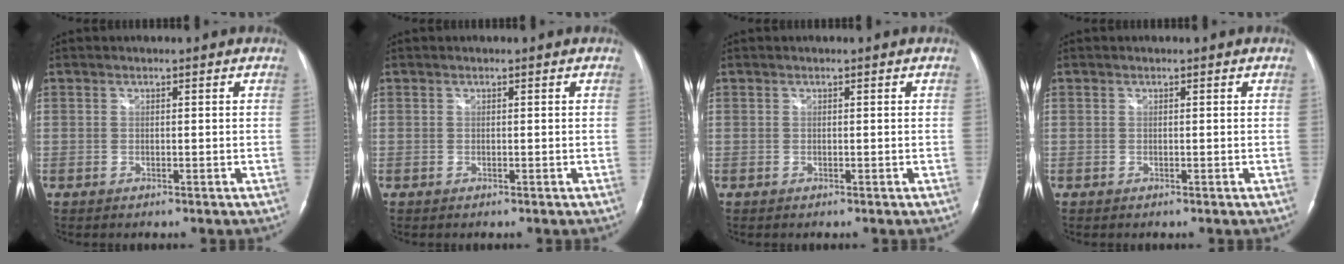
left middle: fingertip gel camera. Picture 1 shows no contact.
{"total": 0.0}
{"total": 0.0}
{"total": 0.0}